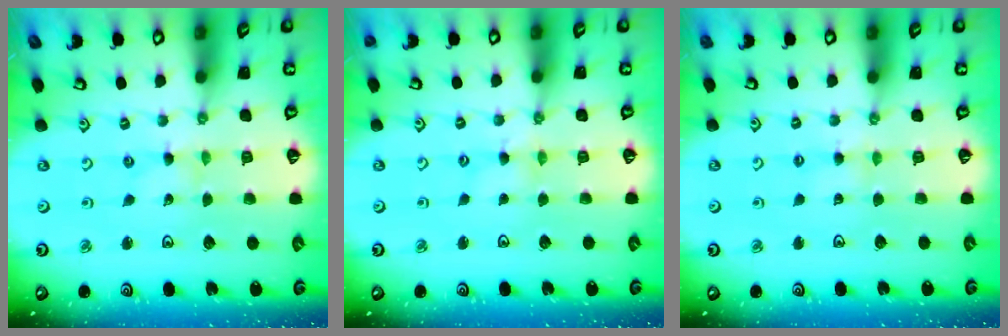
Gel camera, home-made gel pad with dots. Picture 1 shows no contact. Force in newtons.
{"total": 1.4, "press": 1.4, "slide": 0.2}
{"total": 2.6, "press": 2.6, "slide": 0.3}